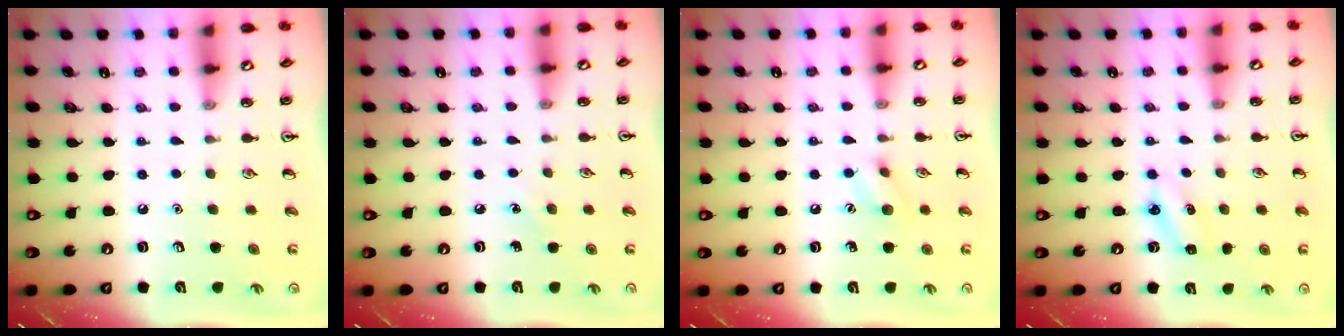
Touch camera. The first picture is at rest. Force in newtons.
{"total": 3.6, "press": 3.4, "slide": 1.1}
{"total": 7.5, "press": 7.3, "slide": 1.4}
{"total": 3.6, "press": 3.5, "slide": 1.1}